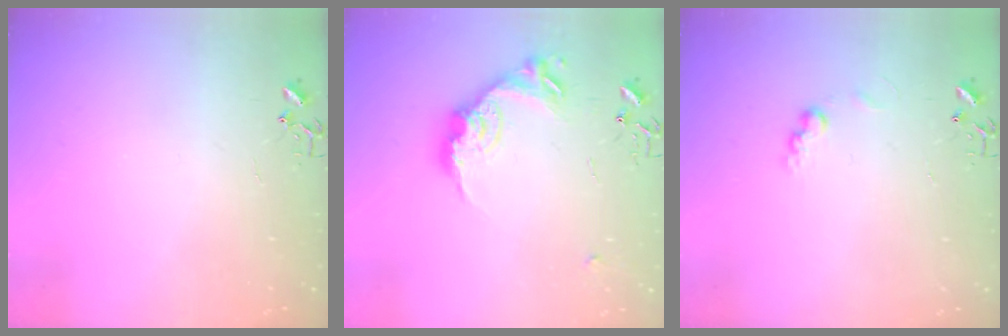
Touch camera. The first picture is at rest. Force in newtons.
{"total": 16.7, "press": 16.7, "slide": 0.9}
{"total": 6.4, "press": 6.4, "slide": 0.5}